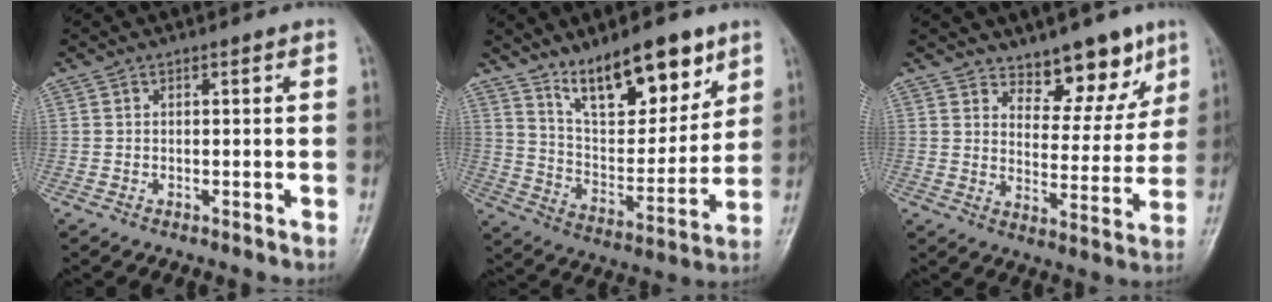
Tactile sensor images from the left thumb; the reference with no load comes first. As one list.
[{"total": 17.4, "force": [11.4, 6.8, 11.3], "torque": [-0.131, -0.069, 0.204]}, {"total": 9.8, "force": [7.1, 4.9, 4.7], "torque": [-0.021, -0.048, 0.109]}]